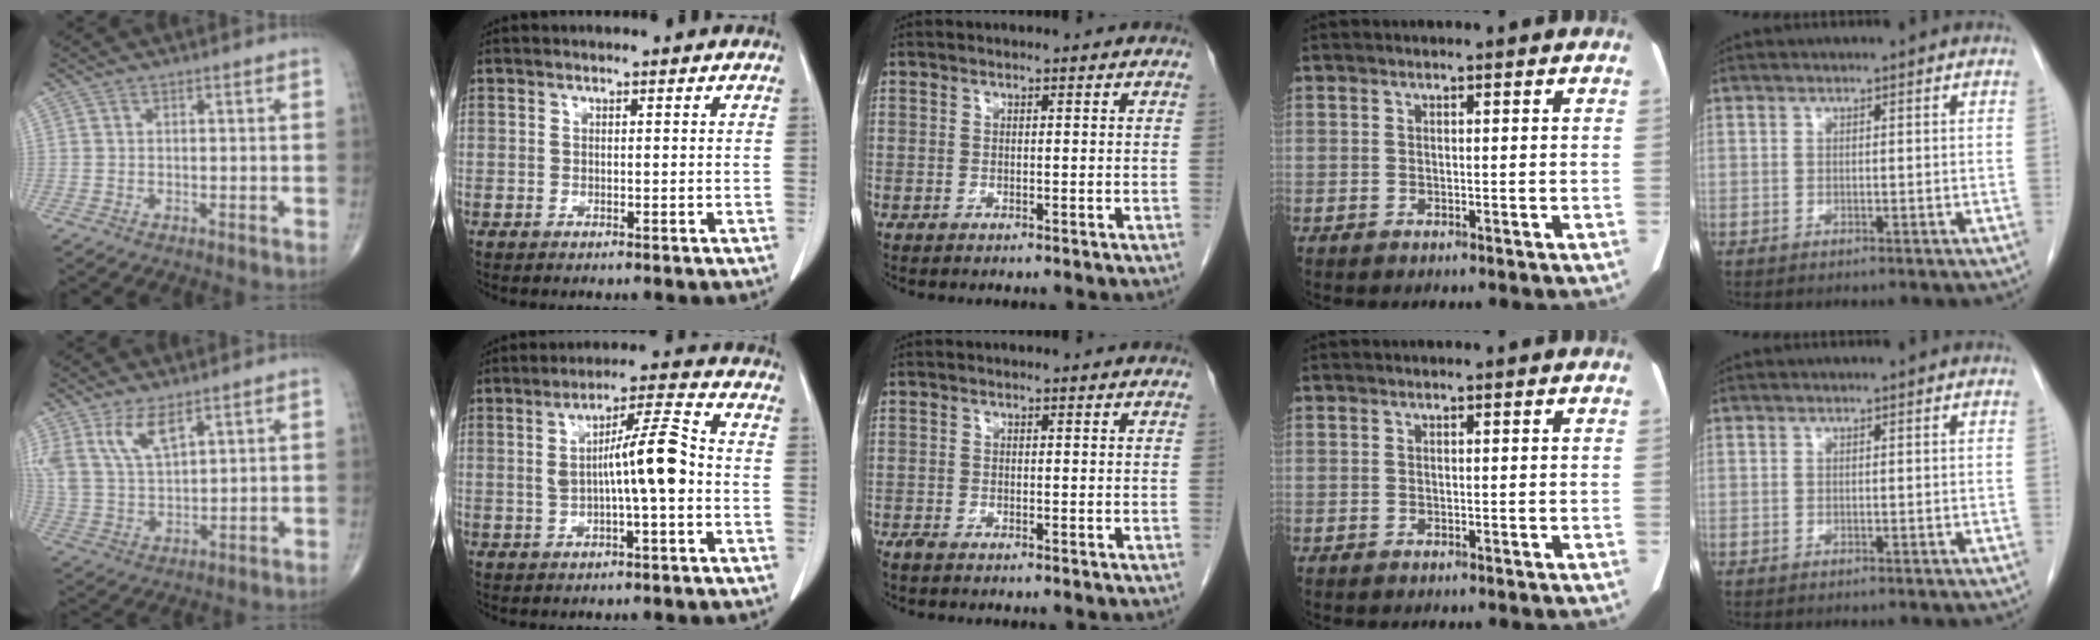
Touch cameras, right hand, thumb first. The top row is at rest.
{"thumb": {"total": 8.2, "force": [5.0, 3.2, 5.7], "torque": [-0.112, -0.021, 0.109]}, "index": {"total": 8.7, "force": [-0.5, 0.6, 8.6], "torque": [-0.142, 0.017, -0.012]}, "middle": {"total": 0.9, "force": [-0.8, 0.1, 0.4], "torque": [-0.016, -0.004, -0.016]}}